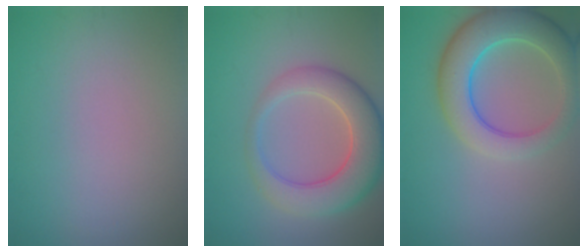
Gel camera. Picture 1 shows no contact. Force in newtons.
{"total": 7.1, "press": 7.1, "slide": 0.4}
{"total": 7.1, "press": 7.1, "slide": 0.6}